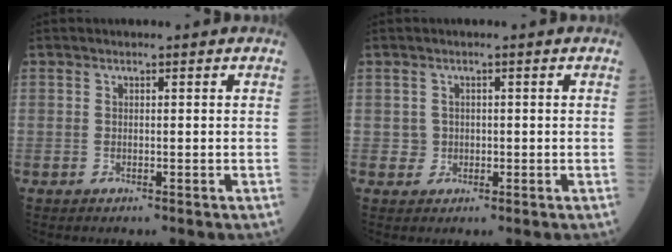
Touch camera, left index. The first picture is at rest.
{"total": 1.5, "force": [0.0, 1.5, 0.2], "torque": [-0.001, 0.002, 0.003]}